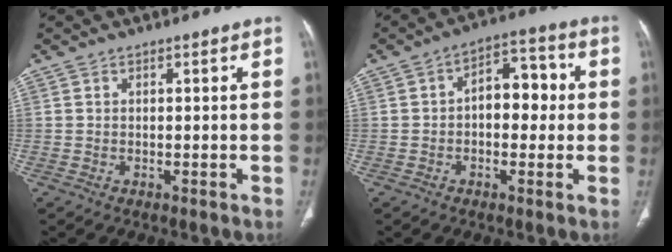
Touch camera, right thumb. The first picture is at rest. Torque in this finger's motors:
{"motor_torque": [-0.42, 0.21, 0.20, 0.01, 0.08]}